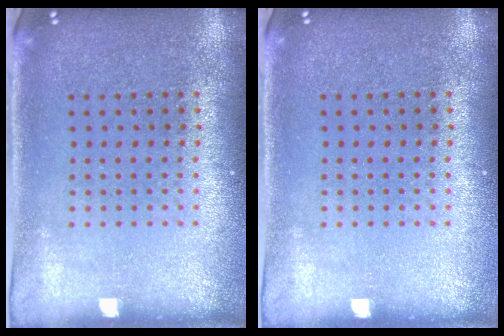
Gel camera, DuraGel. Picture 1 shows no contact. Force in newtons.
{"total": 0.0}